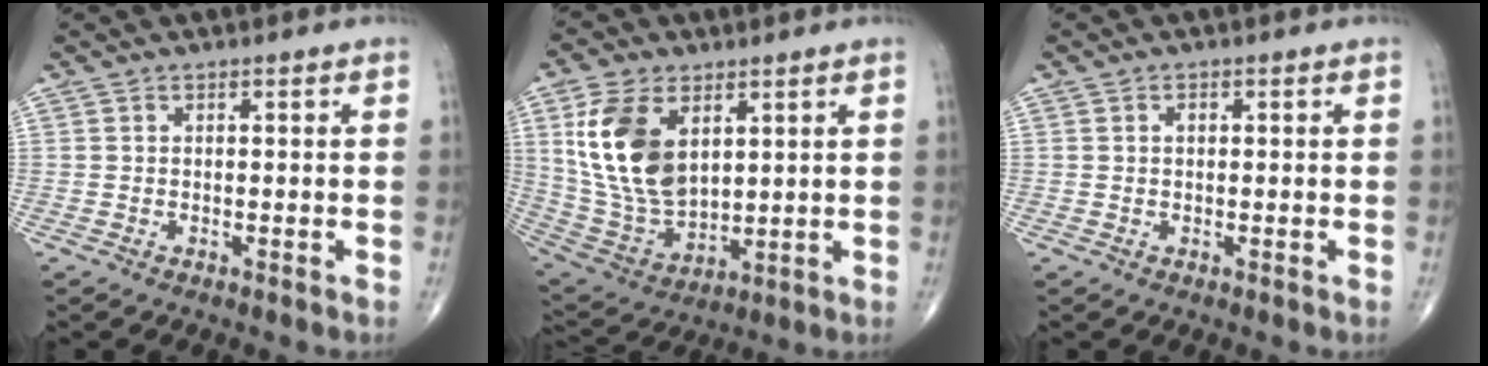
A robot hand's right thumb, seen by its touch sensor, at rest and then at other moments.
{"total": 16.4, "force": [5.1, 9.8, 12.1], "torque": [-0.226, -0.023, 0.113]}
{"total": 1.1, "force": [0.3, 0.7, 0.8], "torque": [-0.011, 0.003, 0.005]}